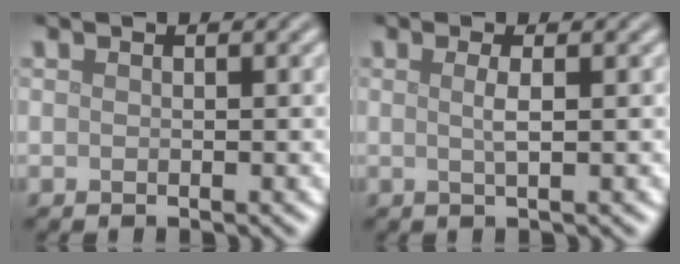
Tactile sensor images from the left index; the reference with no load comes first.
{"total": 1.5, "force": [0.2, 0.3, 1.5], "torque": [-0.027, 0.002, -0.001]}